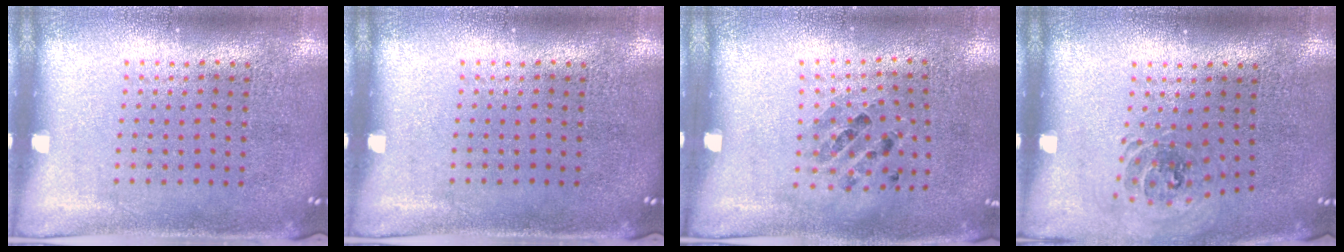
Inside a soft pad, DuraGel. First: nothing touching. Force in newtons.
{"total": 0.0}
{"total": 0.8, "press": 0.7, "slide": 0.4}
{"total": 0.8, "press": 0.8, "slide": 0.1}